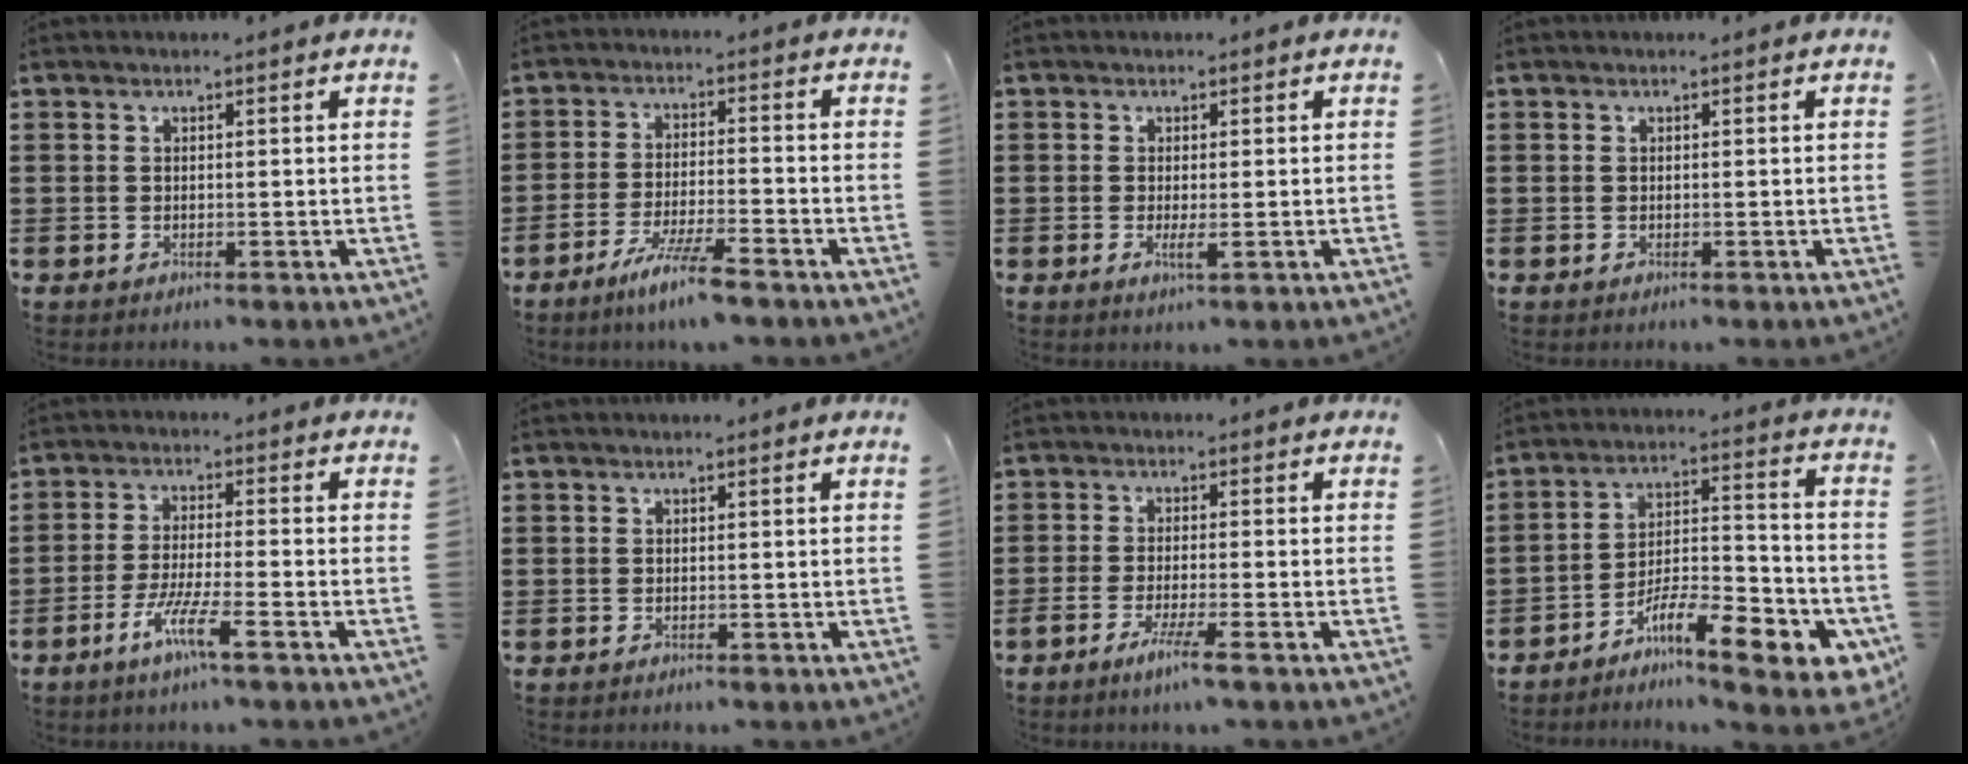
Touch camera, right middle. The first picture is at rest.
{"total": 6.4, "force": [-5.0, -0.1, 3.9], "torque": [-0.081, -0.015, -0.092]}
{"total": 1.4, "force": [-0.1, 0.3, 1.4], "torque": [-0.026, -0.003, -0.001]}
{"total": 0.0}
{"total": 6.2, "force": [-3.8, 0.4, 4.9], "torque": [-0.097, -0.008, -0.071]}
{"total": 0.0}
{"total": 4.0, "force": [-2.5, -0.3, 3.1], "torque": [-0.057, -0.009, -0.045]}
{"total": 11.4, "force": [-8.0, 2.7, 7.7], "torque": [-0.124, 0.018, -0.146]}